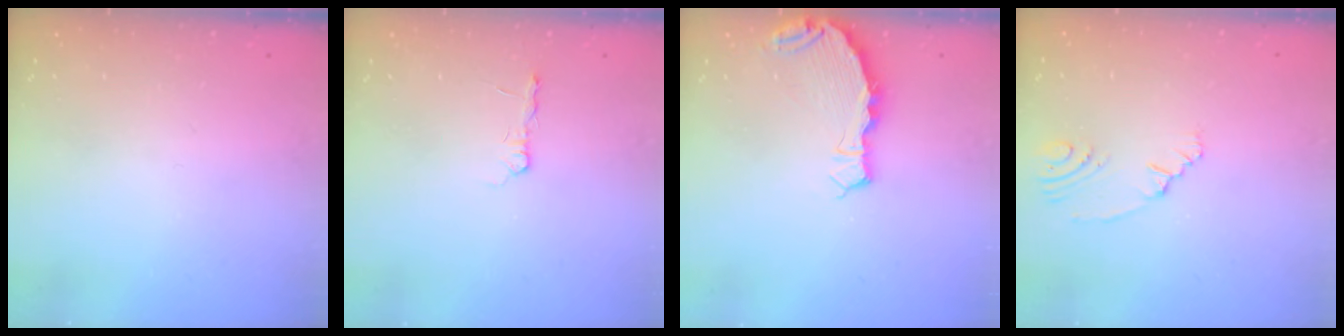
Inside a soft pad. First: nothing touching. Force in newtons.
{"total": 2.7, "press": 2.7, "slide": 0.4}
{"total": 5.2, "press": 5.2, "slide": 0.2}
{"total": 3.8, "press": 2.5, "slide": 2.9}